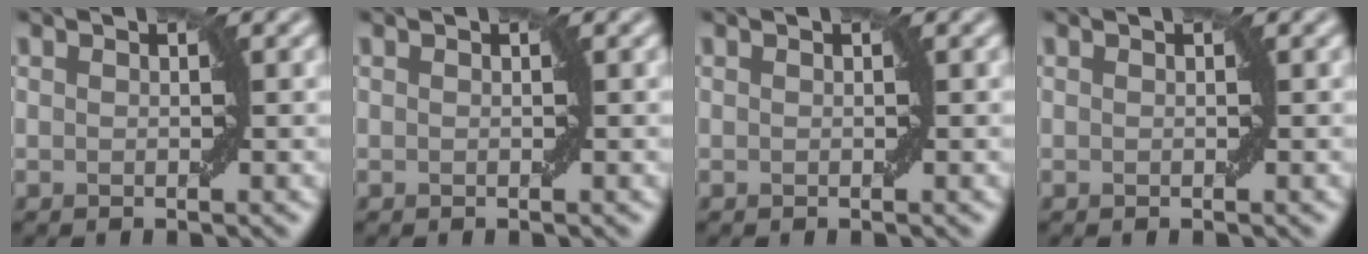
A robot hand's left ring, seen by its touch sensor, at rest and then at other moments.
{"total": 0.0}
{"total": 0.0}
{"total": 0.0}